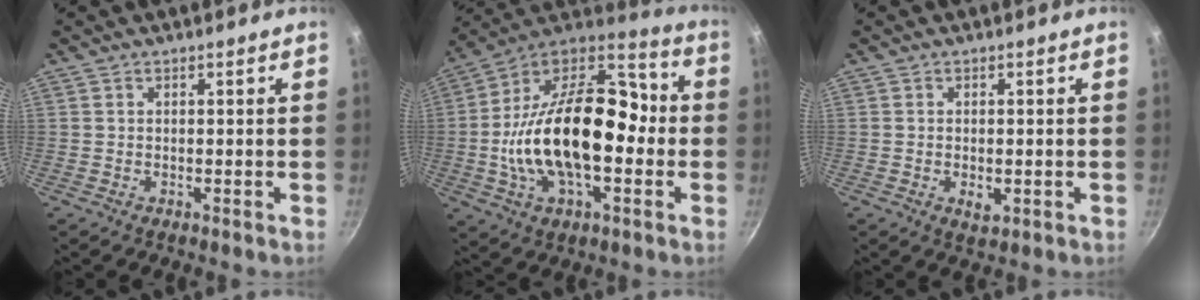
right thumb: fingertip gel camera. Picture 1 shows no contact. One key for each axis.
{"total": 26.9, "fx": -2.7, "fy": 15.1, "fz": 22.1, "tx": -0.376, "ty": 0.052, "tz": -0.062}
{"total": 2.7, "fx": -0.6, "fy": 1.5, "fz": 2.2, "tx": -0.036, "ty": -0.006, "tz": -0.006}